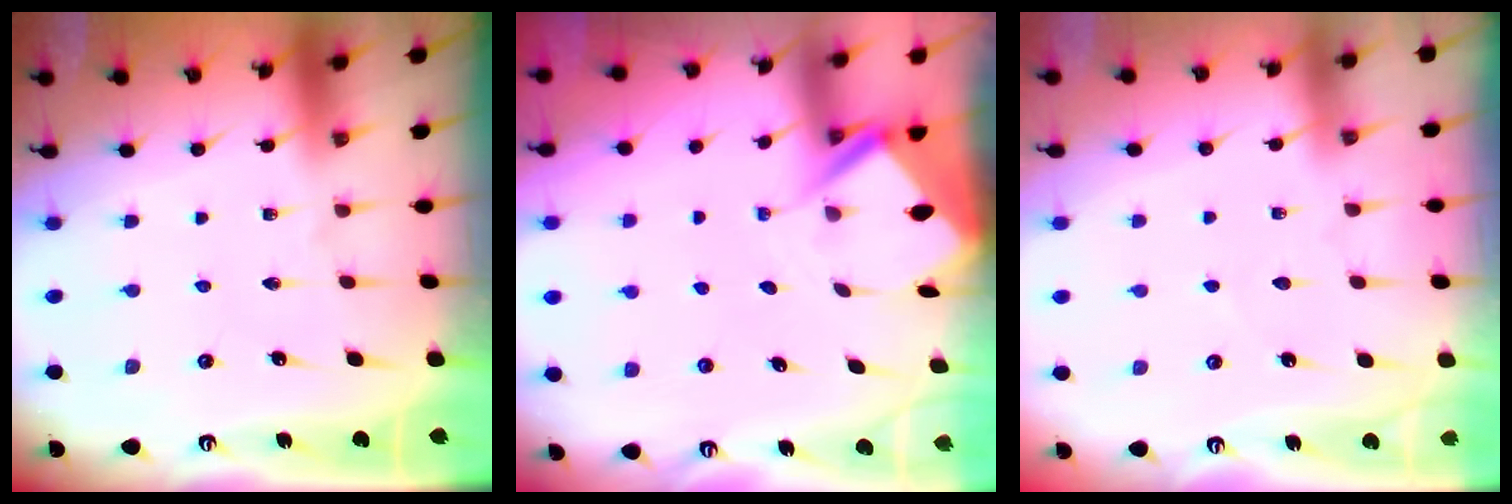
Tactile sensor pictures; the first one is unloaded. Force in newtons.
{"total": 3.9, "press": 3.9, "slide": 0.3}
{"total": 2.2, "press": 2.2, "slide": 0.3}